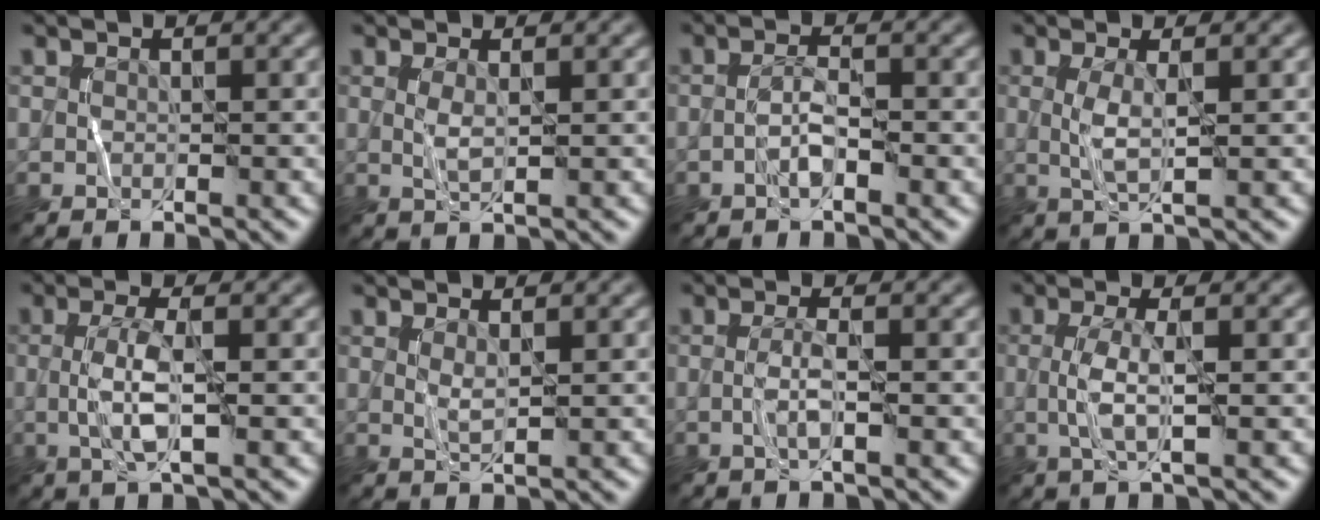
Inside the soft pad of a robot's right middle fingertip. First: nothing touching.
{"total": 1.1, "force": [0.3, 0.2, 1.0], "torque": [-0.026, 0.007, 0.006]}
{"total": 1.7, "force": [-0.9, 0.3, 1.3], "torque": [-0.029, 0.015, -0.023]}
{"total": 2.0, "force": [0.2, 0.4, 2.0], "torque": [-0.047, 0.005, 0.004]}
{"total": 3.5, "force": [-0.4, 0.7, 3.4], "torque": [-0.074, 0.006, -0.011]}
{"total": 0.9, "force": [0.5, 0.1, 0.7], "torque": [-0.018, 0.003, 0.009]}
{"total": 1.6, "force": [-0.3, 0.2, 1.6], "torque": [-0.036, 0.007, -0.009]}
{"total": 2.8, "force": [-0.2, 0.6, 2.7], "torque": [-0.064, 0.002, -0.005]}